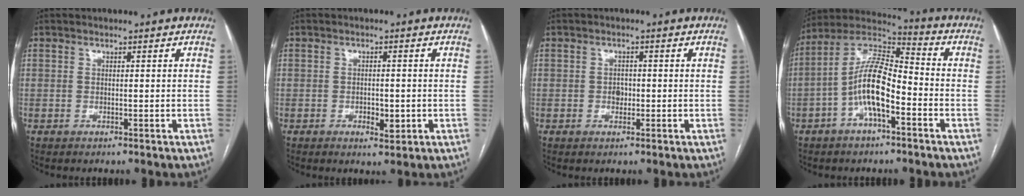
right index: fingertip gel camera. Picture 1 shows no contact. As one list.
[{"total": 2.8, "force": [-0.9, 1.2, 2.3], "torque": [-0.037, 0.001, -0.006]}, {"total": 1.5, "force": [-0.2, 1.1, 0.9], "torque": [-0.009, 0.005, 0.000]}, {"total": 11.9, "force": [-3.7, 3.6, 10.8], "torque": [-0.216, 0.022, -0.067]}]